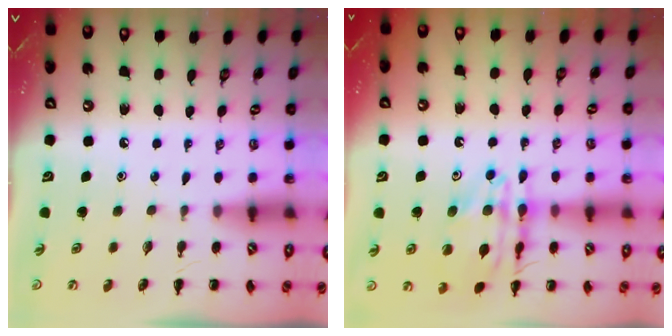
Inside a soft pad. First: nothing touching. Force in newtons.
{"total": 14.5, "press": 14.3, "slide": 1.8}